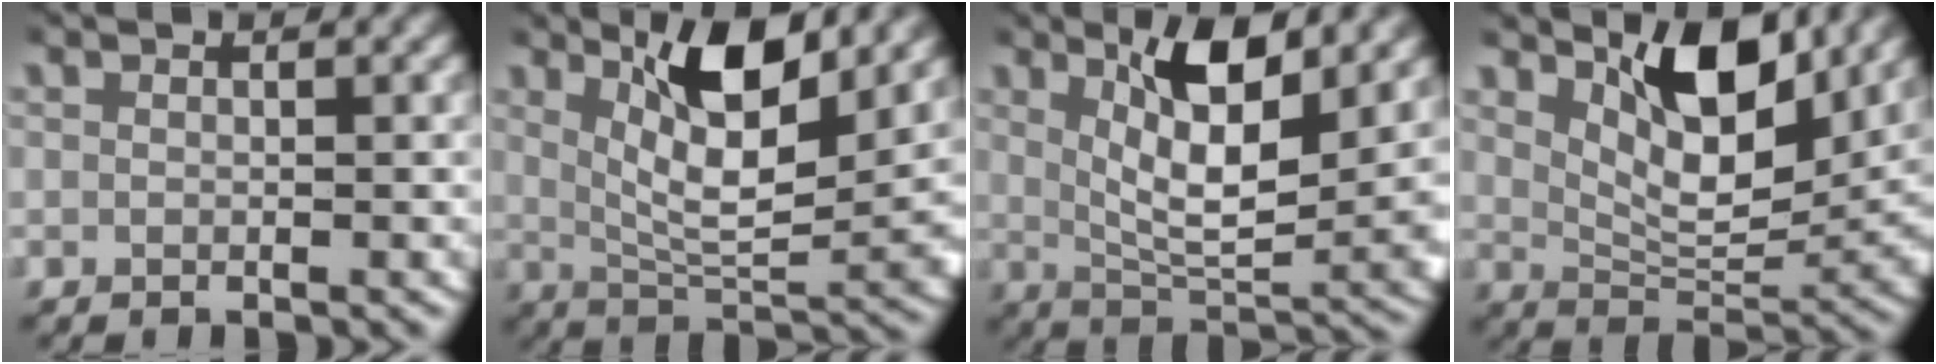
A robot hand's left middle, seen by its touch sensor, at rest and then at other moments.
{"total": 8.4, "force": [3.5, 2.5, 7.2], "torque": [-0.118, -0.011, 0.059]}
{"total": 8.8, "force": [2.8, 2.9, 7.8], "torque": [-0.126, -0.014, 0.051]}
{"total": 8.1, "force": [4.1, 3.2, 6.2], "torque": [-0.100, -0.009, 0.068]}